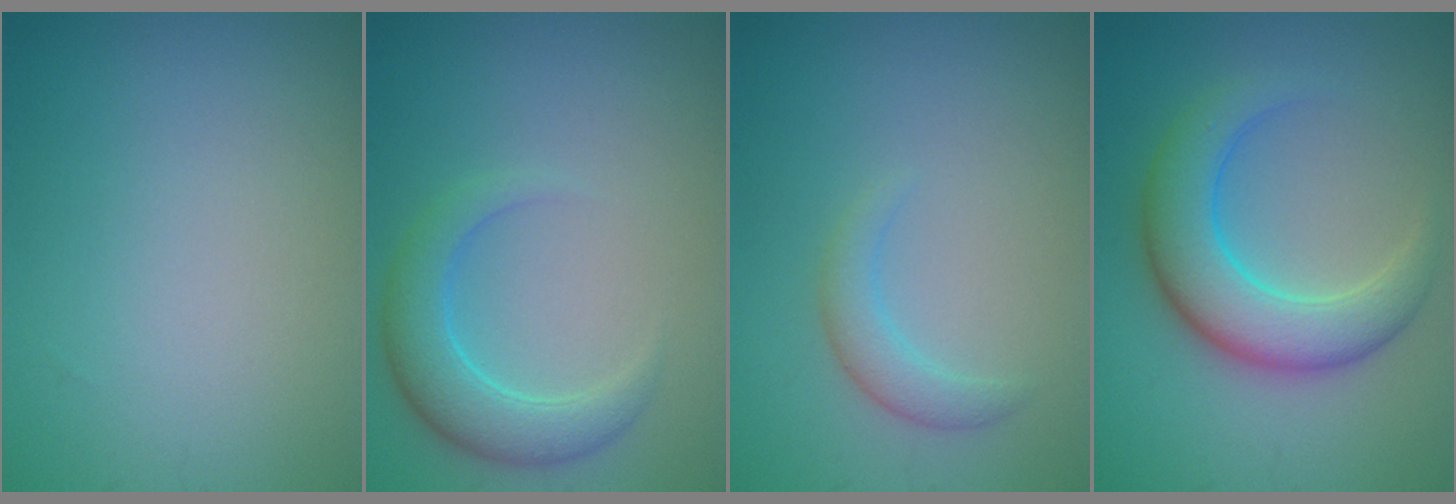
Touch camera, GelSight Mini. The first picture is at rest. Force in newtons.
{"total": 3.9, "press": 3.8, "slide": 0.4}
{"total": 1.9, "press": 1.9, "slide": 0.0}
{"total": 6.2, "press": 6.2, "slide": 0.1}